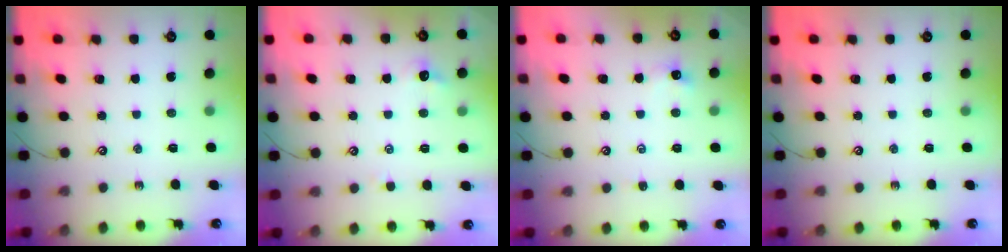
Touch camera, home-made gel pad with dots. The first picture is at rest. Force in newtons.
{"total": 0.9, "press": 0.6, "slide": 0.6}
{"total": 0.6, "press": 0.5, "slide": 0.4}
{"total": 0.0}